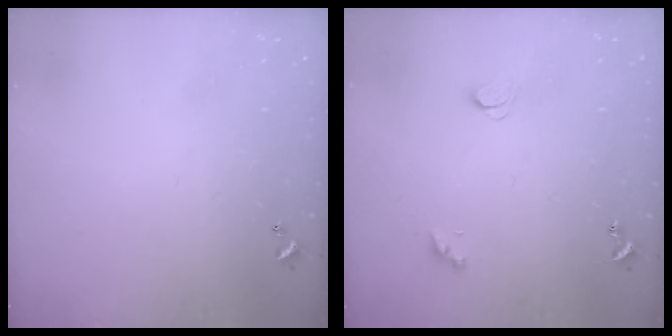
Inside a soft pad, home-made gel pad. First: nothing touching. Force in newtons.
{"total": 1.7, "press": 1.7, "slide": 0.3}